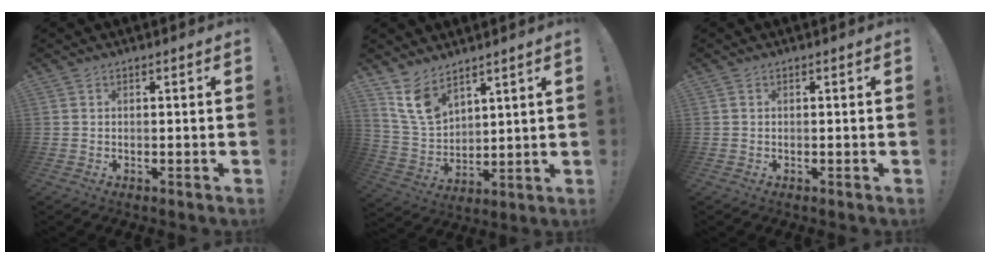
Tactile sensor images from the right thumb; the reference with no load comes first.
{"total": 11.4, "force": [8.1, 6.6, 4.6], "torque": [-0.103, -0.044, 0.165]}
{"total": 0.0}